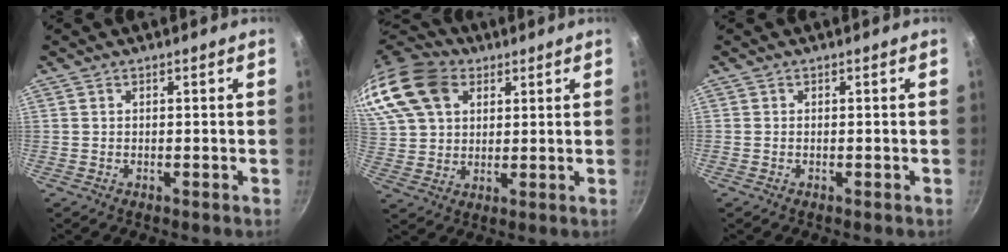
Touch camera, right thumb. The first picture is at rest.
{"total": 22.1, "force": [9.4, 15.8, 12.2], "torque": [-0.281, 0.028, 0.174]}
{"total": 0.0}